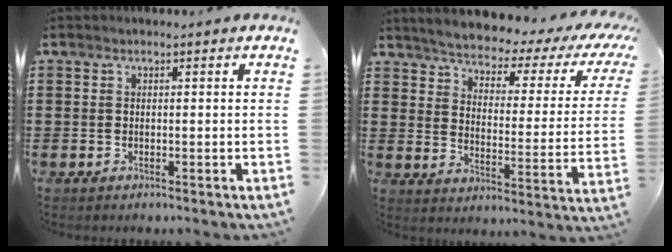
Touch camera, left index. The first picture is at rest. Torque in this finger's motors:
{"motor_torque": [2.14, 0.00, 1.05, 0.10]}